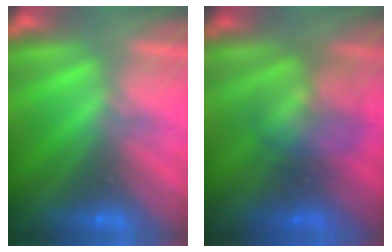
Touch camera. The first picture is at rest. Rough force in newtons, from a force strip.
{"total": 2.3}